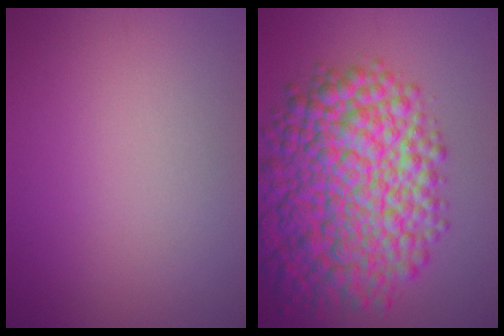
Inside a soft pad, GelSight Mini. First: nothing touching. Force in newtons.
{"total": 12.7, "press": 12.7, "slide": 0.3}